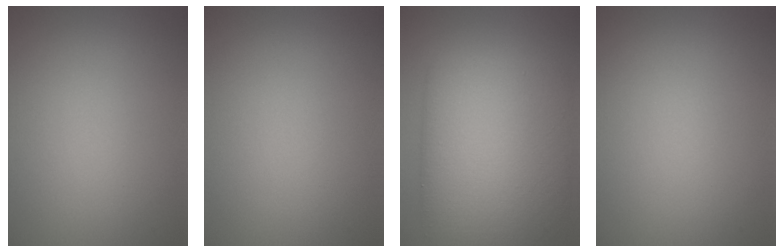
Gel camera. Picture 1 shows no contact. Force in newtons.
{"total": 0.0}
{"total": 9.9, "press": 9.9, "slide": 0.3}
{"total": 0.0}